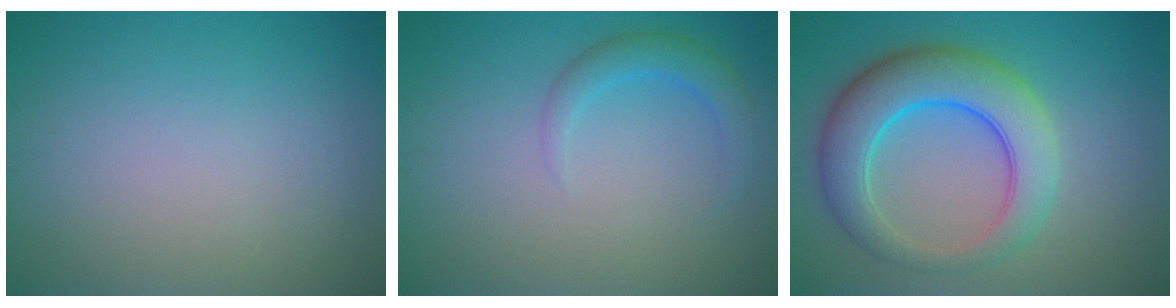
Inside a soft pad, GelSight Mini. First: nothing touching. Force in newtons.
{"total": 2.4, "press": 2.4, "slide": 0.1}
{"total": 7.6, "press": 7.6, "slide": 0.2}